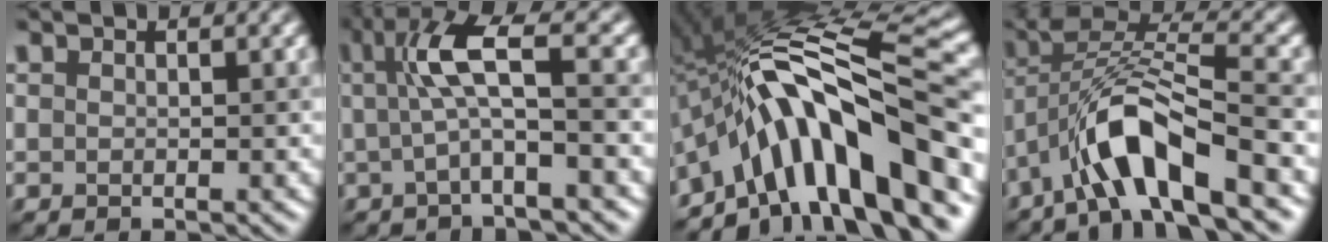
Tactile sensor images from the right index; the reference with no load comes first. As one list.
[{"total": 5.2, "force": [0.7, 0.7, 5.1], "torque": [-0.103, 0.012, 0.011]}, {"total": 14.4, "force": [-5.6, 3.8, 12.7], "torque": [-0.189, 0.036, -0.090]}, {"total": 8.7, "force": [-4.1, 2.4, 7.3], "torque": [-0.135, 0.014, -0.080]}]